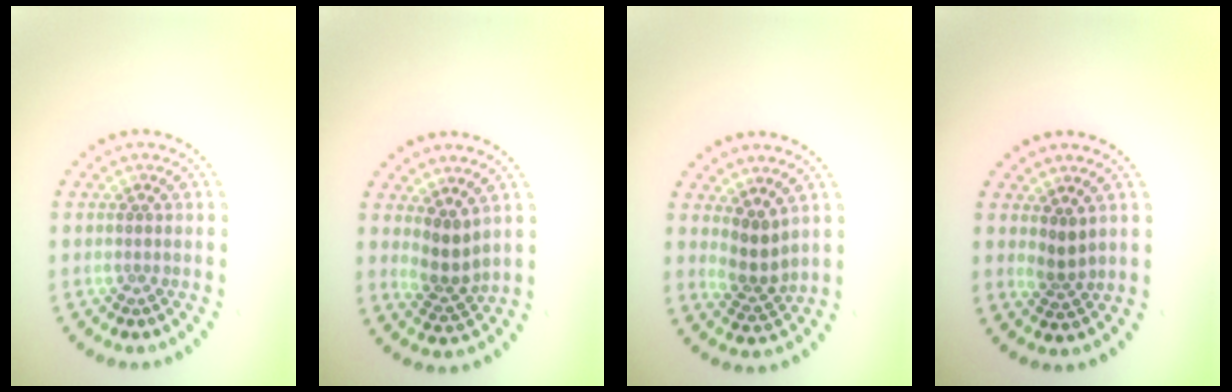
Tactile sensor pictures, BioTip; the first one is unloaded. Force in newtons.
{"total": 2.5, "press": 2.0, "slide": 1.5}
{"total": 2.7, "press": 2.1, "slide": 1.6}
{"total": 1.6, "press": 1.2, "slide": 1.0}